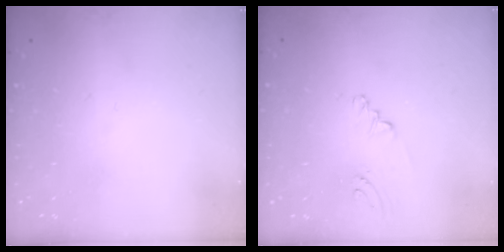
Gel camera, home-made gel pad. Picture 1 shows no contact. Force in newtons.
{"total": 2.0, "press": 1.6, "slide": 1.2}